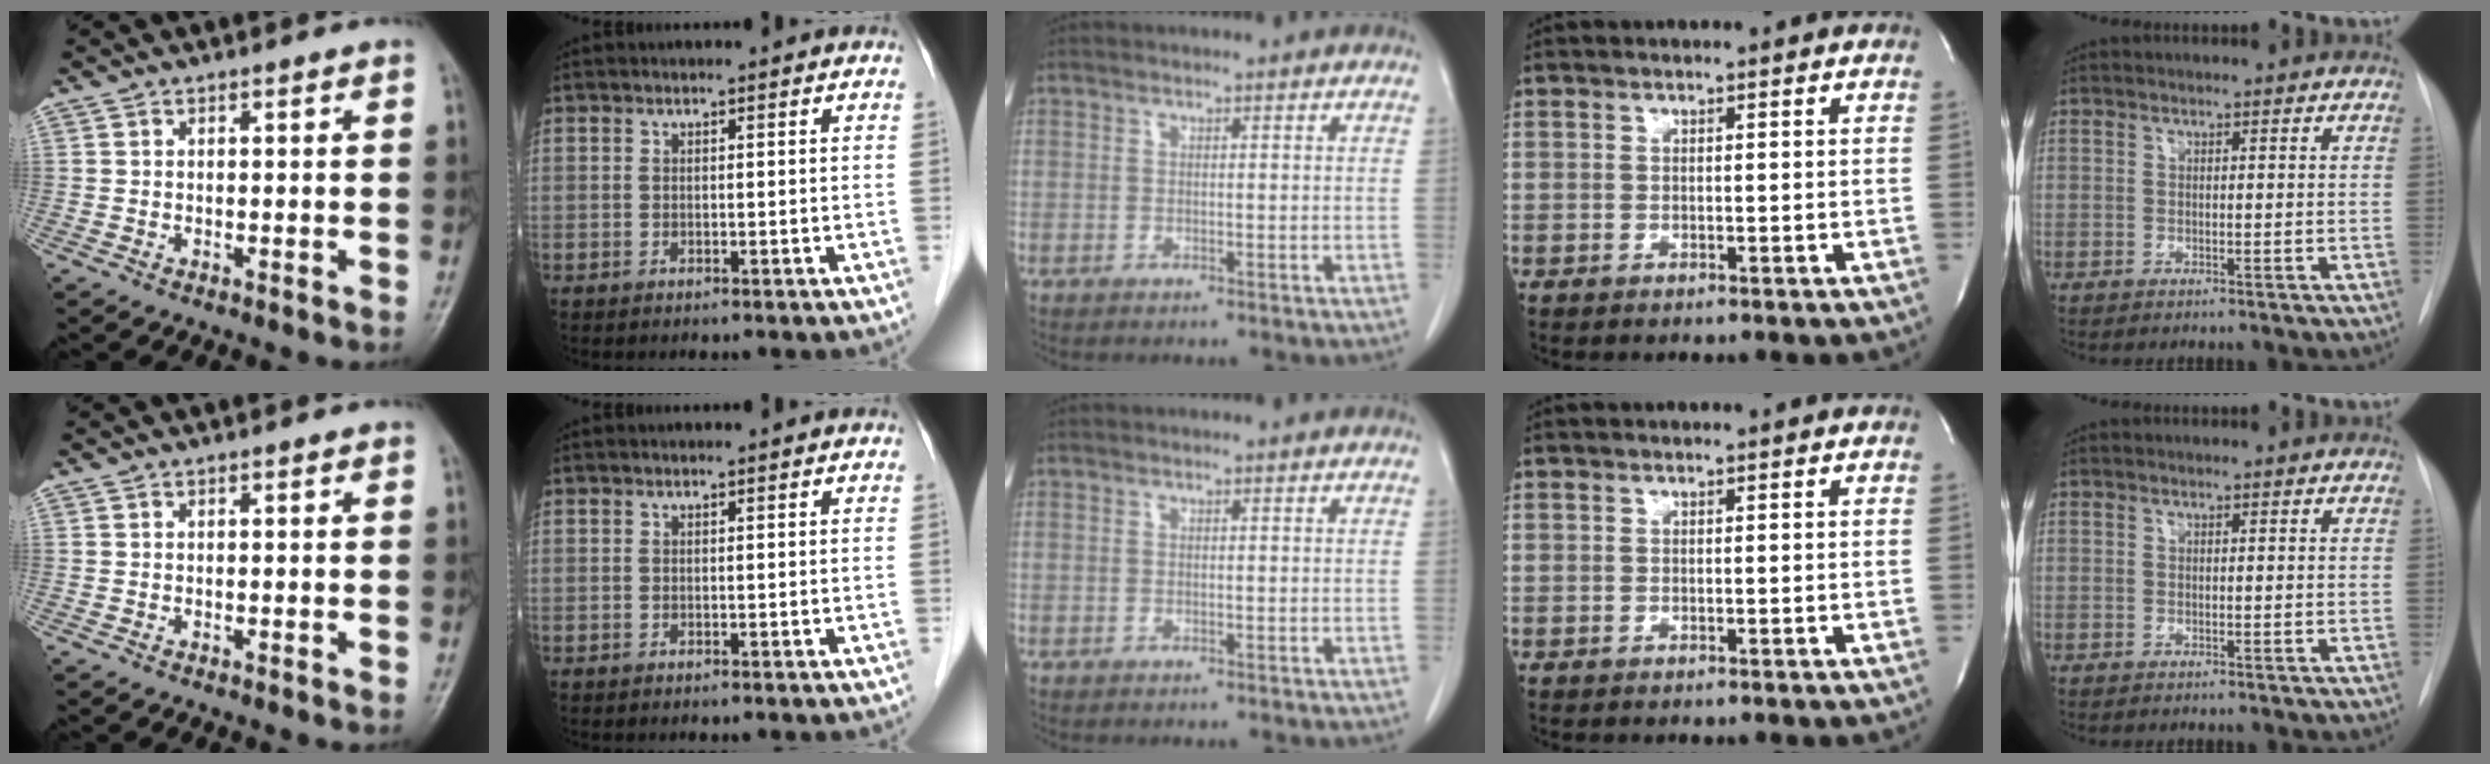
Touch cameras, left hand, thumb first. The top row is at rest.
{}